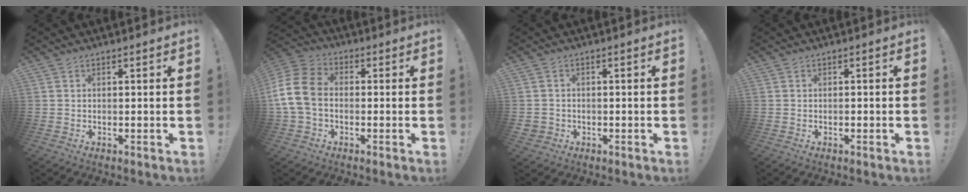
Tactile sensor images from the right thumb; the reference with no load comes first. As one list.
[{"total": 13.2, "force": [-1.0, 9.5, 9.0], "torque": [-0.175, 0.024, -0.014]}, {"total": 2.3, "force": [-0.3, 2.1, 0.8], "torque": [-0.006, -0.001, -0.004]}, {"total": 0.6, "force": [-0.4, 0.3, 0.3], "torque": [-0.004, 0.002, -0.008]}]